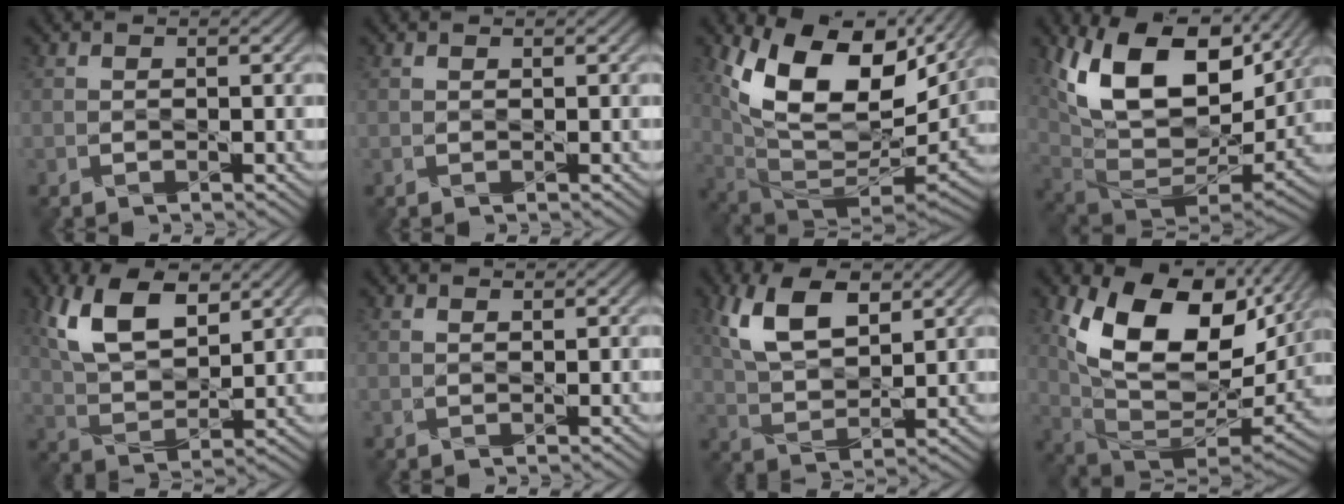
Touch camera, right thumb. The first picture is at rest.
{"total": 0.0}
{"total": 17.3, "force": [7.9, 9.2, 12.4], "torque": [-0.254, 0.014, 0.149]}
{"total": 18.4, "force": [7.8, 10.4, 13.0], "torque": [-0.255, 0.014, 0.145]}
{"total": 10.3, "force": [5.2, 5.0, 7.4], "torque": [-0.168, 0.010, 0.101]}
{"total": 0.8, "force": [0.7, 0.0, 0.2], "torque": [-0.006, 0.002, 0.013]}
{"total": 9.2, "force": [4.5, 4.4, 6.7], "torque": [-0.152, 0.010, 0.085]}
{"total": 17.5, "force": [6.1, 10.1, 12.9], "torque": [-0.240, -0.001, 0.116]}